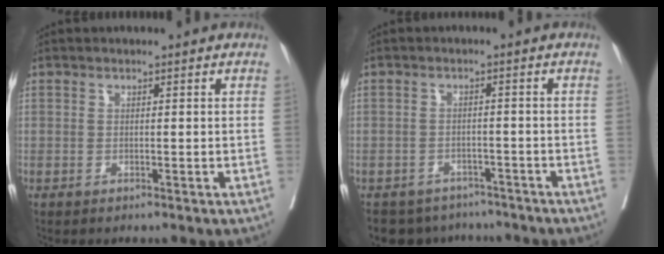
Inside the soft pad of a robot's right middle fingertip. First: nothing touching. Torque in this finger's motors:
{"motor_torque": [0.59, -0.59, 0.03, 0.02]}